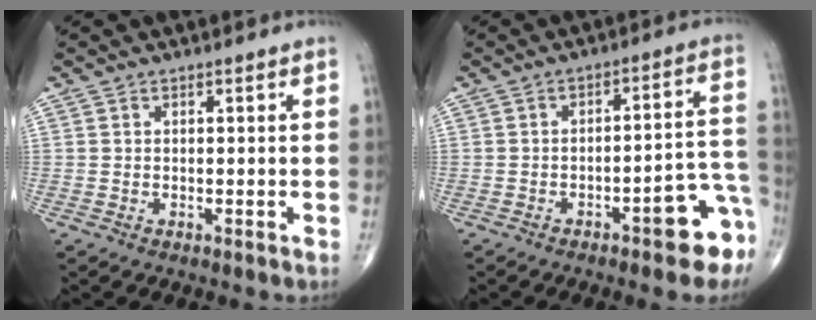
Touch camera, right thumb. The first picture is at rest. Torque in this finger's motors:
{"motor_torque": [1.59, 1.00, 1.00, -0.85, 0.19]}